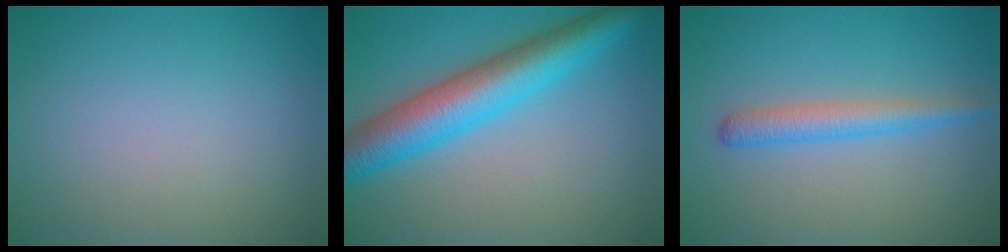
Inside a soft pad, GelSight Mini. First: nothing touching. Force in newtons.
{"total": 7.5, "press": 7.5, "slide": 0.1}
{"total": 2.6, "press": 2.6, "slide": 0.1}